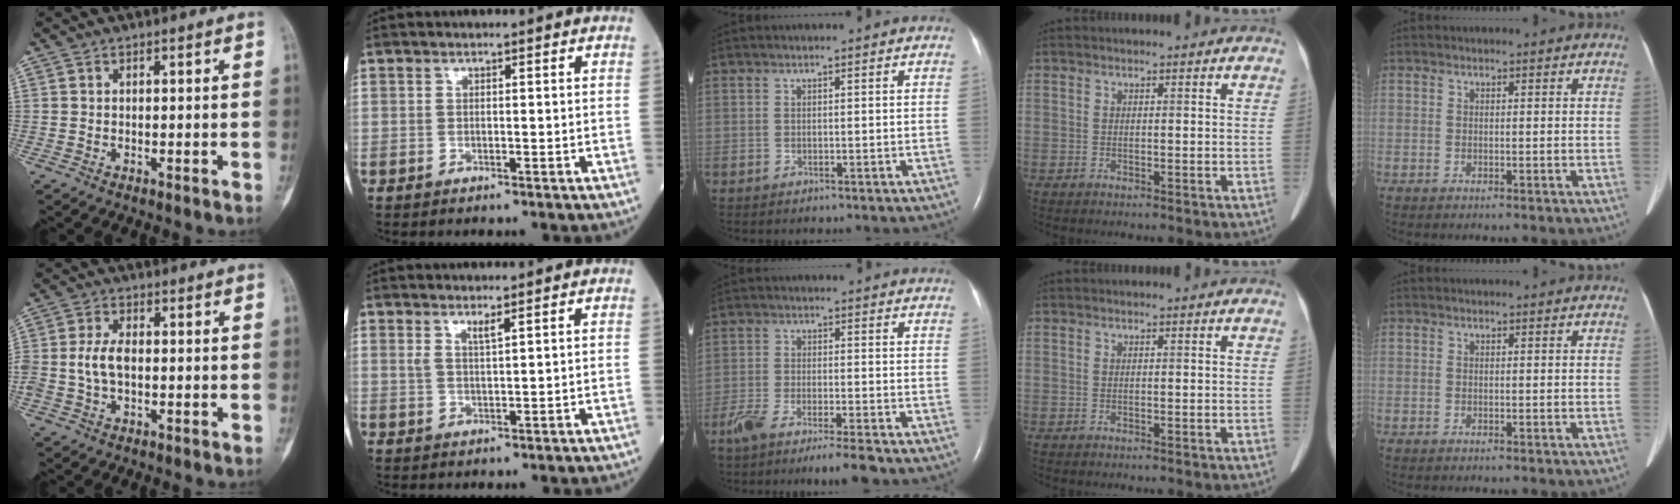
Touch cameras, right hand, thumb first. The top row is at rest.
{"thumb": {"total": 5.2, "force": [-0.5, 3.0, 4.2], "torque": [-0.093, 0.012, -0.011]}, "index": {"total": 1.9, "force": [1.3, 0.0, 1.3], "torque": [-0.027, -0.006, 0.026]}, "middle": {"total": 8.0, "force": [-6.4, 0.0, 4.8], "torque": [-0.082, -0.016, -0.108]}}